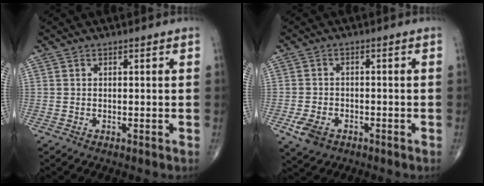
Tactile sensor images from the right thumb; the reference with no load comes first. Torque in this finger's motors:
{"motor_torque": [0.75, 0.45, -0.06, -0.21, 0.06]}